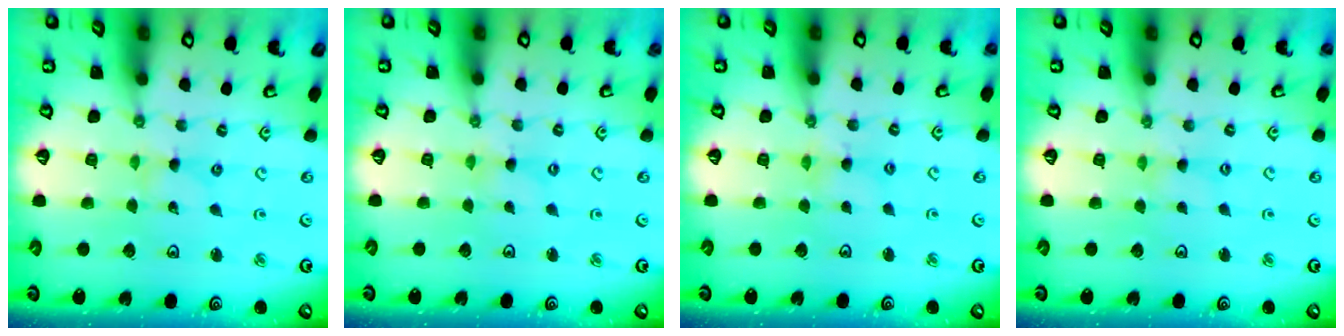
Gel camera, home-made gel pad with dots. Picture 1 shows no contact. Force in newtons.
{"total": 0.0}
{"total": 2.2, "press": 2.2, "slide": 0.3}
{"total": 0.9, "press": 0.9, "slide": 0.1}